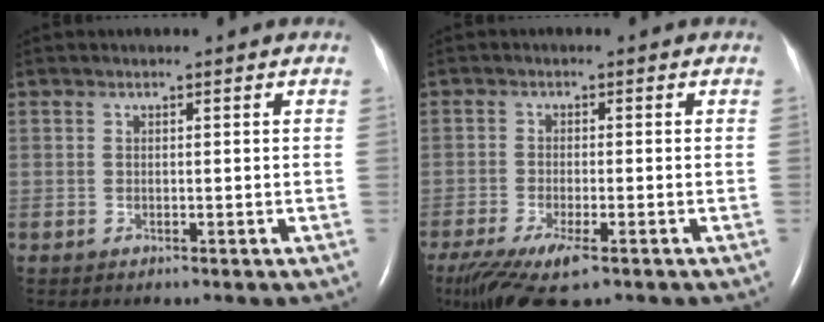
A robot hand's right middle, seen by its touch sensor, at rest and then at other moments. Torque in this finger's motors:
{"motor_torque": [0.85, -0.71, 0.18, 0.10]}